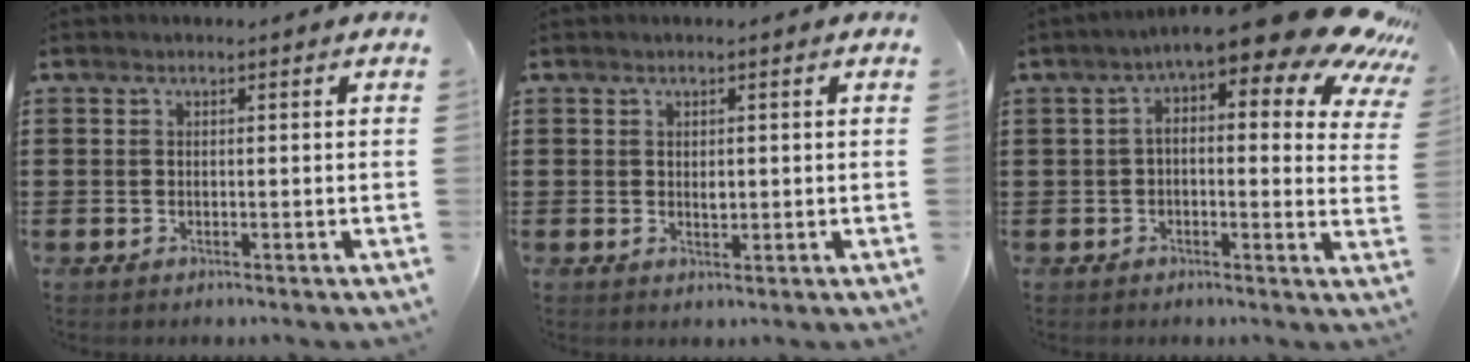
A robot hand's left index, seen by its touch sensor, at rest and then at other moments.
{"total": 1.1, "force": [0.1, 0.6, 0.9], "torque": [-0.018, 0.004, 0.001]}
{"total": 11.1, "force": [7.9, 1.7, 7.6], "torque": [-0.125, -0.059, 0.127]}